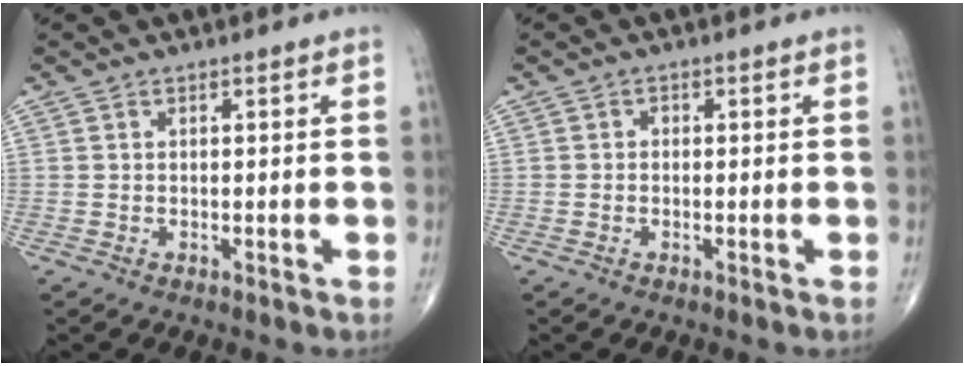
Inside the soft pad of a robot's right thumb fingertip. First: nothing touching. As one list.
[{"total": 0.7, "force": [-0.1, 0.6, 0.3], "torque": [0.002, 0.003, -0.005]}]